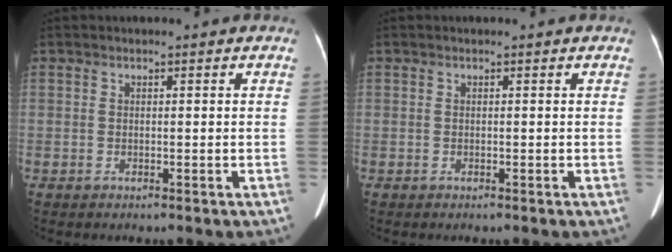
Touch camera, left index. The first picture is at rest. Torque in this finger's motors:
{"motor_torque": [0.00, 0.00, 0.00, 0.00]}